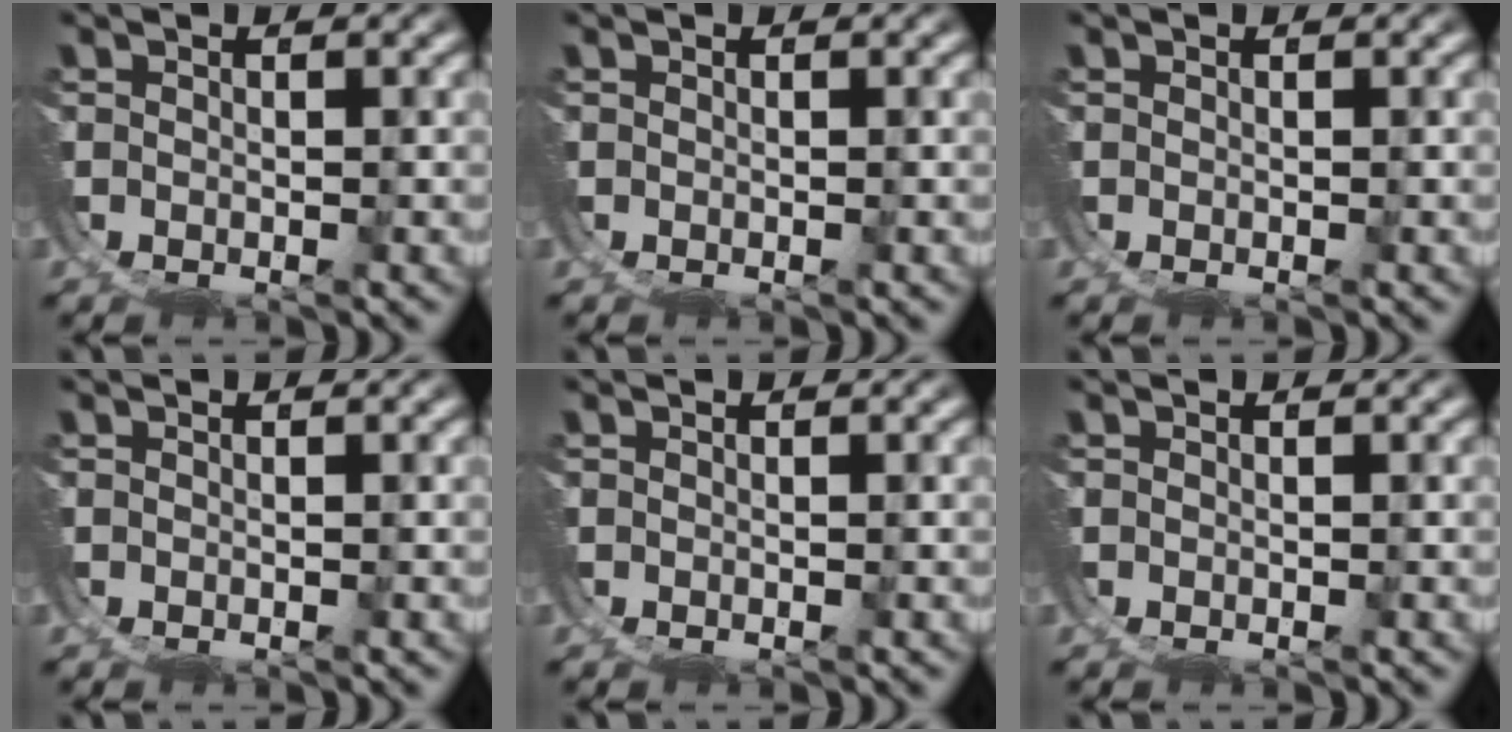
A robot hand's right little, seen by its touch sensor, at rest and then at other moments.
{"total": 0.0}
{"total": 0.0}
{"total": 0.0}
{"total": 0.0}
{"total": 0.0}